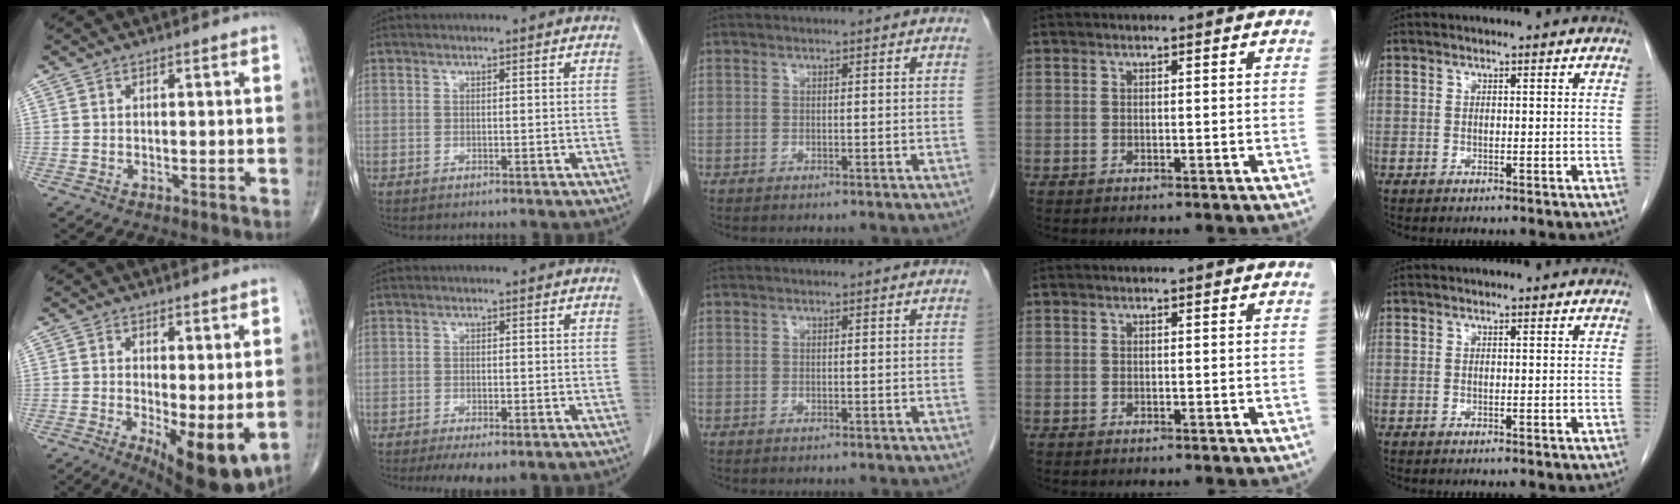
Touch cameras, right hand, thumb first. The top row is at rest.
{"thumb": {"total": 10.5, "force": [-1.7, 3.6, 9.7], "torque": [-0.140, -0.028, -0.015]}, "index": {"total": 5.7, "force": [-4.1, 2.1, 3.4], "torque": [-0.046, -0.009, -0.057]}}